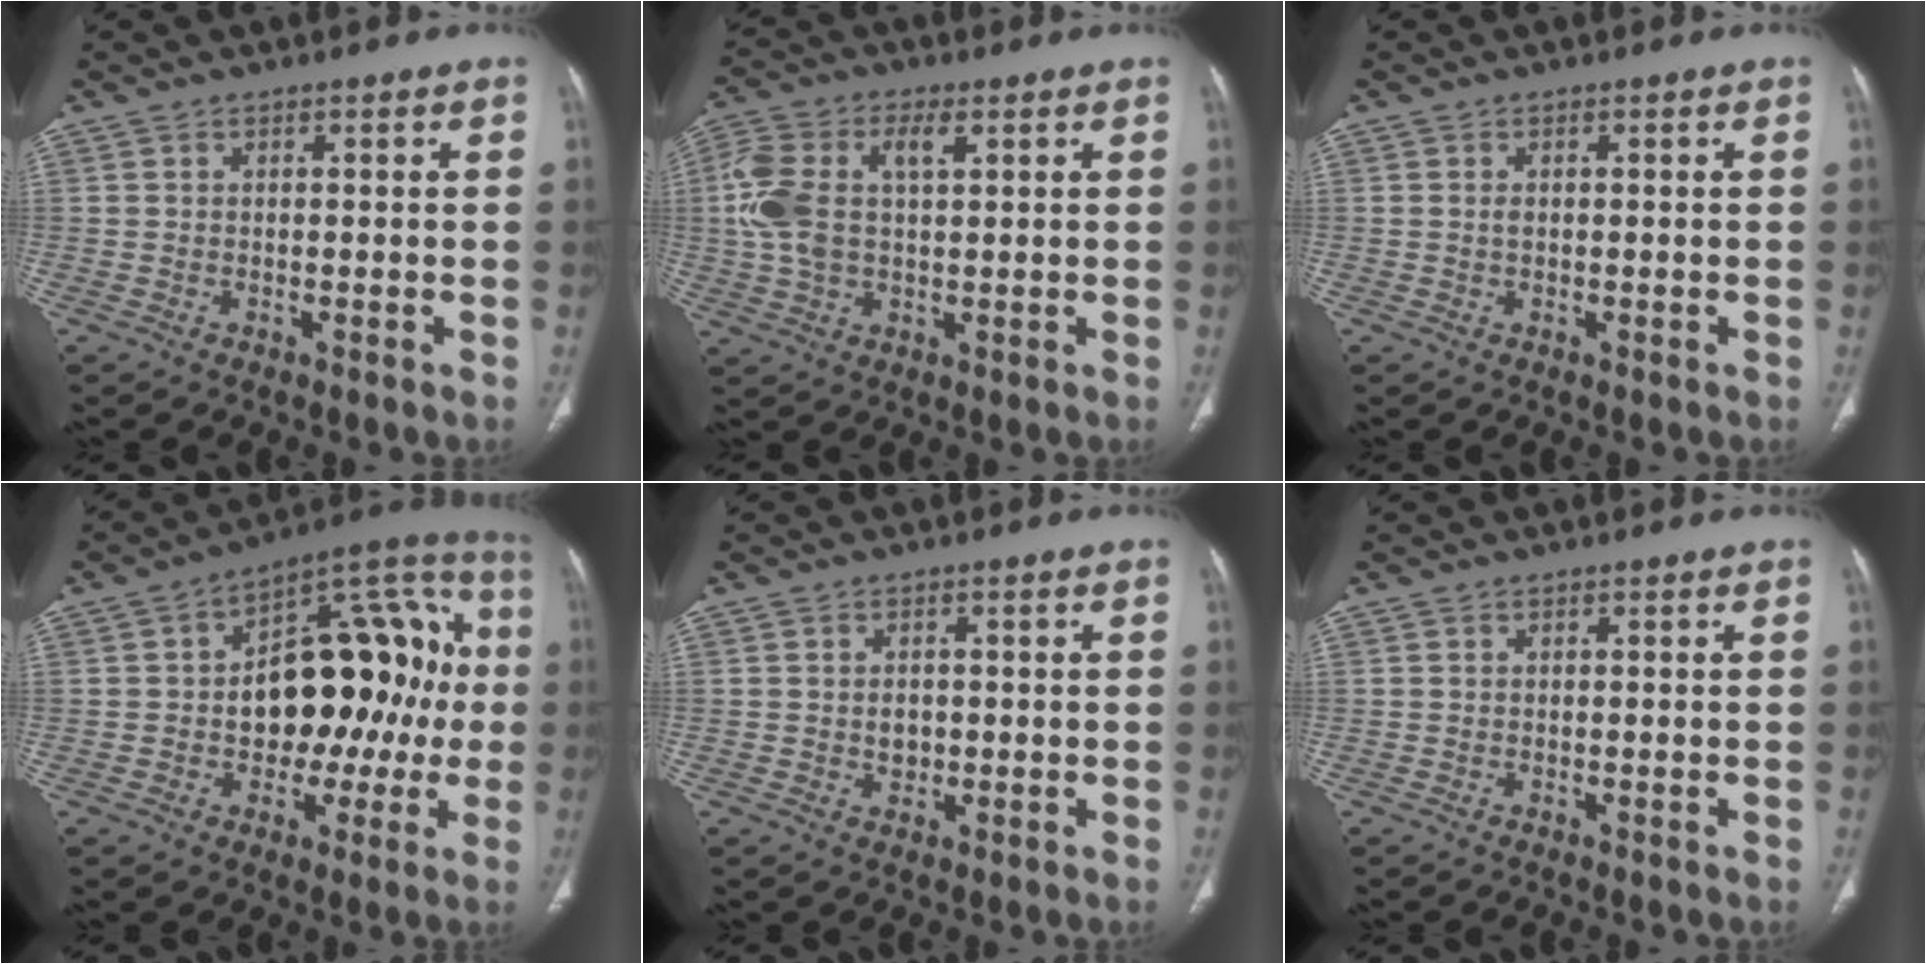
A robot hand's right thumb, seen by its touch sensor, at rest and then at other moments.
{"total": 11.3, "force": [2.5, 6.3, 9.1], "torque": [-0.207, 0.020, 0.047]}
{"total": 0.6, "force": [0.0, 0.4, 0.4], "torque": [-0.008, 0.000, -0.001]}
{"total": 22.2, "force": [-0.5, 13.3, 17.8], "torque": [-0.201, 0.049, -0.003]}
{"total": 2.4, "force": [-0.1, 1.9, 1.4], "torque": [-0.012, 0.003, 0.000]}
{"total": 0.0}